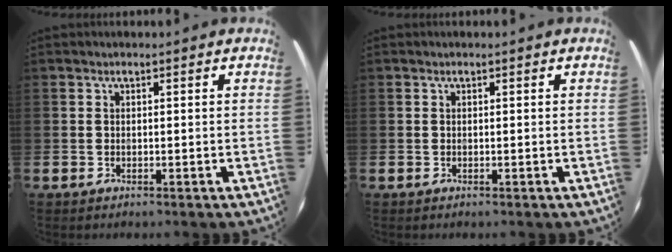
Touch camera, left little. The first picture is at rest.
{"total": 0.0}